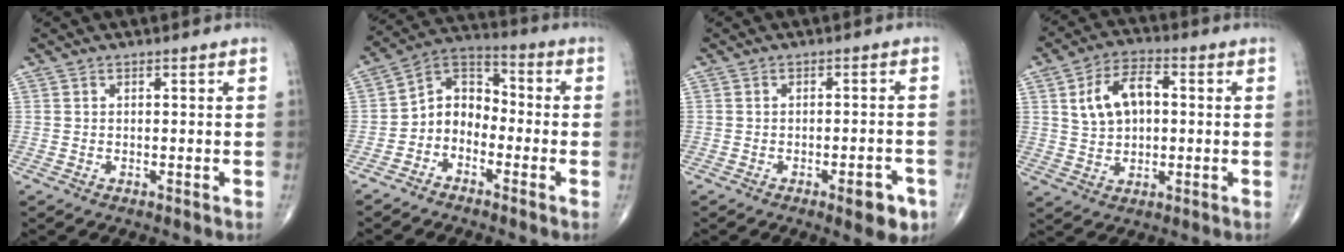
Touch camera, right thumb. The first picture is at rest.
{"total": 8.1, "force": [-2.9, 6.2, 4.4], "torque": [-0.047, 0.055, -0.074]}
{"total": 6.0, "force": [-3.1, 2.0, 4.7], "torque": [-0.045, 0.013, -0.036]}
{"total": 9.8, "force": [1.7, 6.2, 7.5], "torque": [-0.120, 0.013, 0.029]}